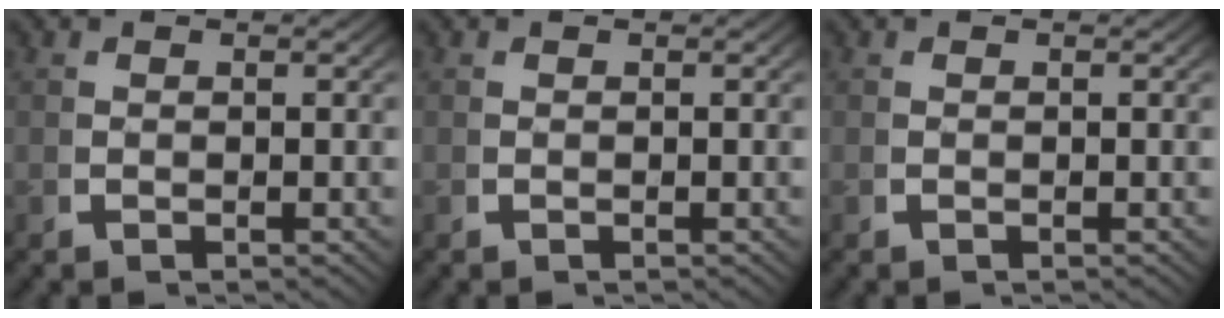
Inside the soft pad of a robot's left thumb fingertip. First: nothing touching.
{"total": 0.0}
{"total": 0.0}